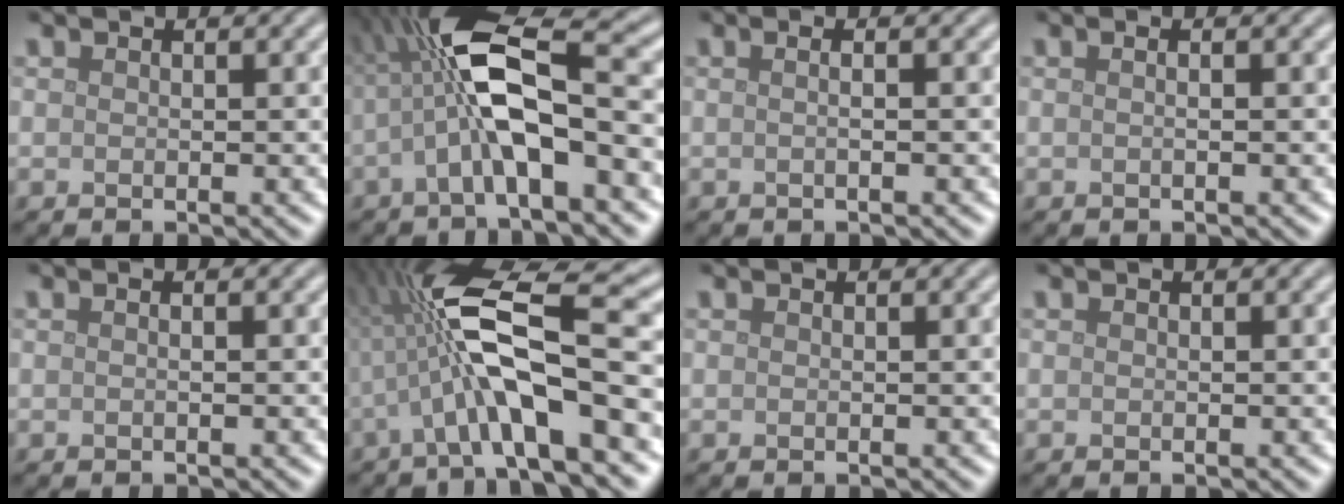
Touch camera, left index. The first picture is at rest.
{"total": 8.7, "force": [-0.8, 2.4, 8.3], "torque": [-0.157, 0.020, -0.020]}
{"total": 2.0, "force": [0.4, 1.0, 1.7], "torque": [-0.005, 0.002, -0.019]}
{"total": 1.2, "force": [0.3, 0.5, 1.1], "torque": [-0.003, -0.006, -0.011]}
{"total": 0.8, "force": [0.1, 0.3, 0.7], "torque": [-0.006, -0.006, -0.006]}
{"total": 10.9, "force": [-1.1, 3.0, 10.4], "torque": [-0.187, 0.023, -0.031]}
{"total": 0.0}
{"total": 0.0}